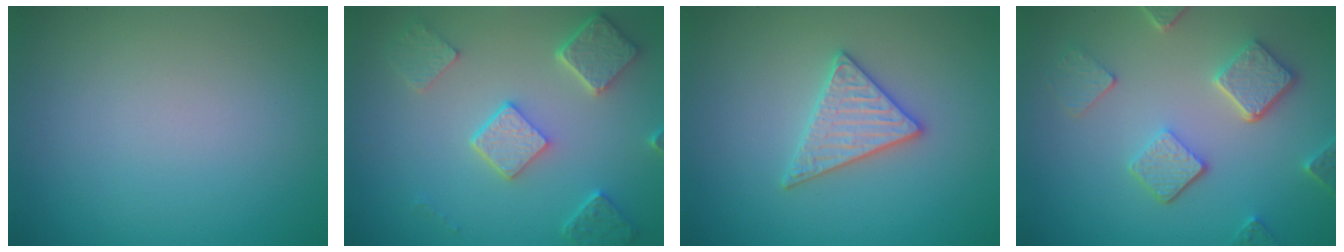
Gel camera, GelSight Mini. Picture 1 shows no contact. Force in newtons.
{"total": 4.8, "press": 3.7, "slide": 3.0}
{"total": 2.9, "press": 2.9, "slide": 0.3}
{"total": 4.9, "press": 3.8, "slide": 3.1}